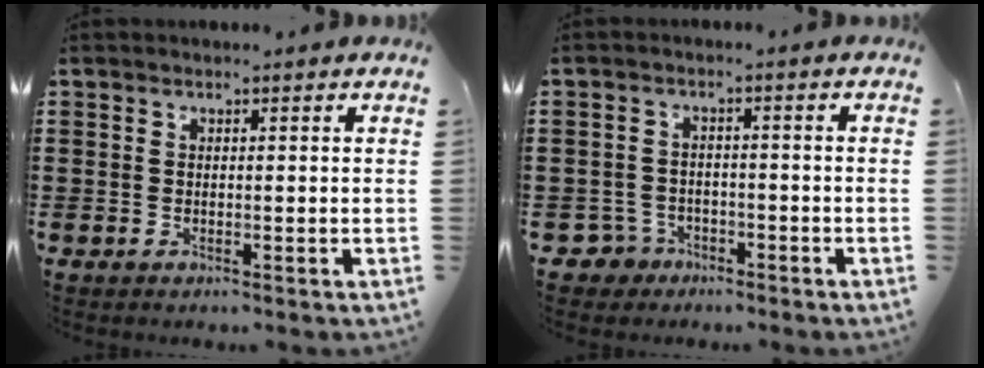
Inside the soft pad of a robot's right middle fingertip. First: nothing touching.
{"total": 3.0, "force": [-2.3, 1.8, 0.4], "torque": [-0.022, 0.002, -0.052]}